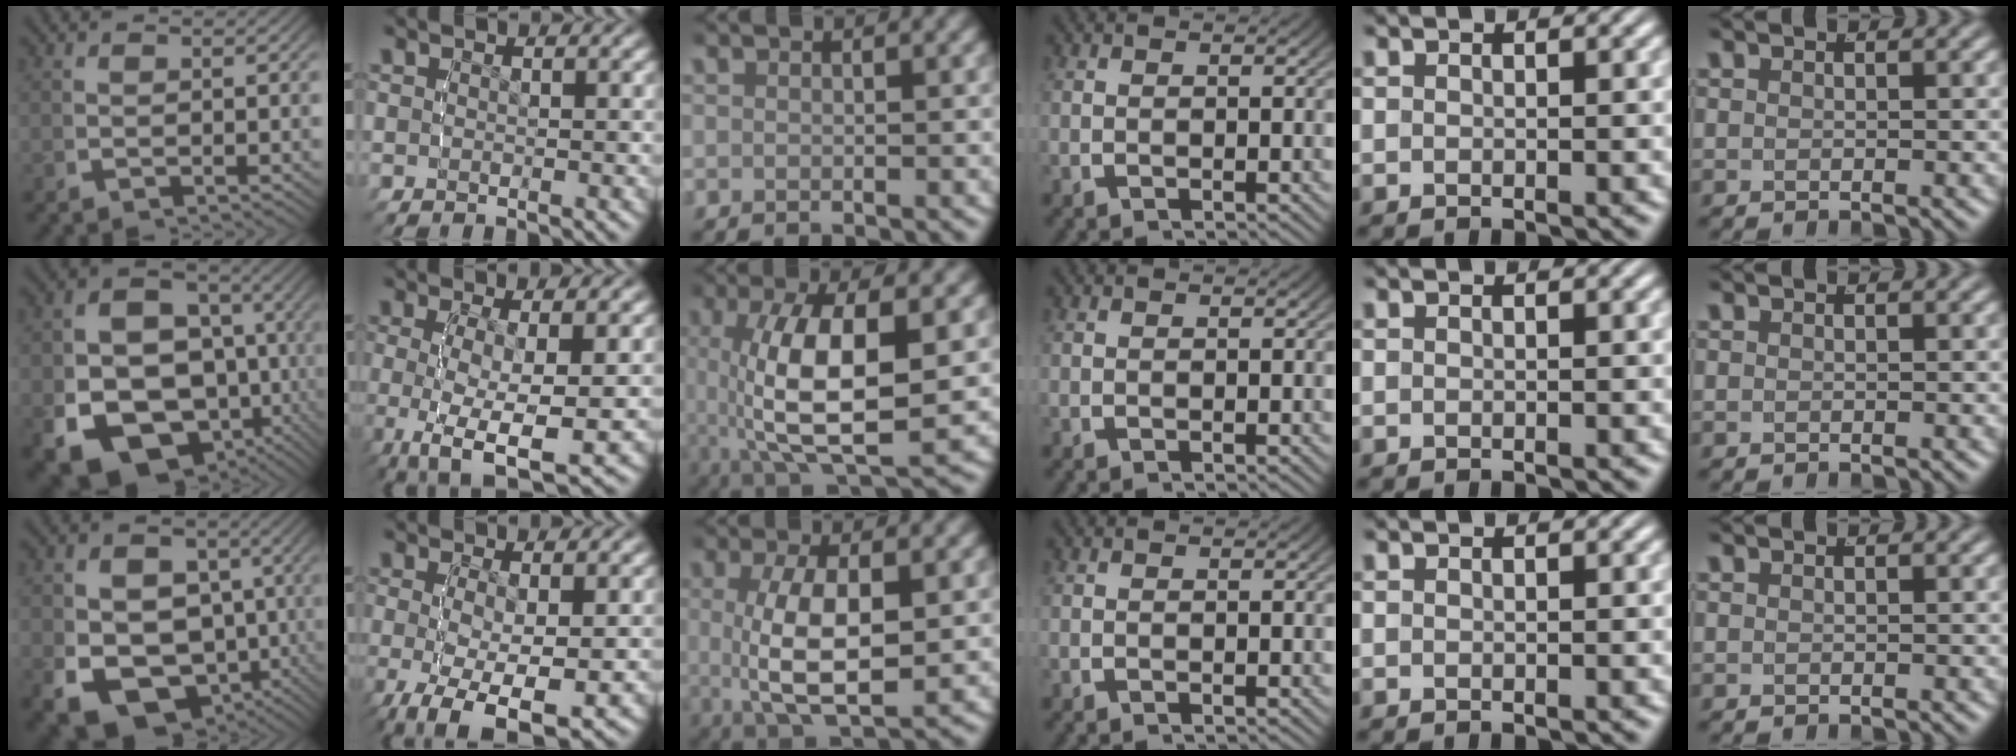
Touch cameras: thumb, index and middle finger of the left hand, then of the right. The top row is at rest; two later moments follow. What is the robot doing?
{"motion": "lift_and_place", "object": "cloth"}